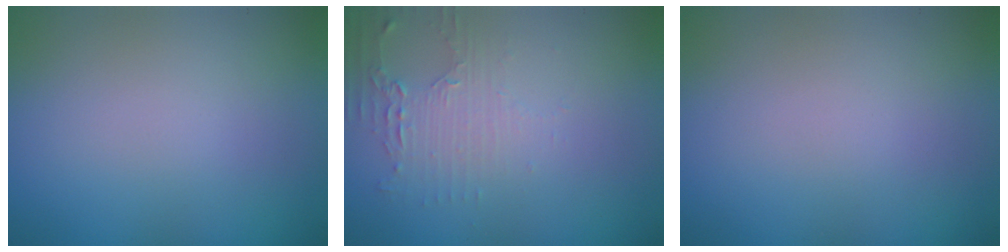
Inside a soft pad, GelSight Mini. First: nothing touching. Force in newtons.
{"total": 1.8, "press": 1.8, "slide": 0.4}
{"total": 0.0}